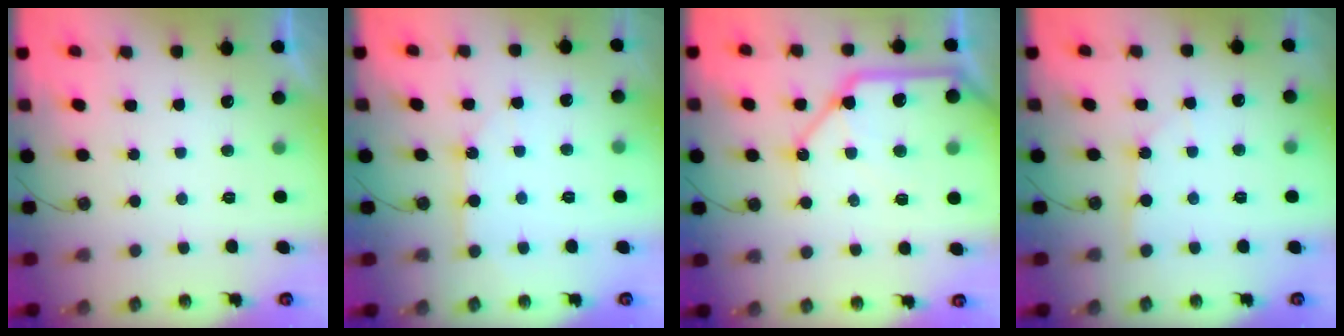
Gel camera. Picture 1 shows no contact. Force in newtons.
{"total": 7.1, "press": 7.1, "slide": 0.3}
{"total": 19.9, "press": 19.7, "slide": 2.5}
{"total": 2.3, "press": 2.3, "slide": 0.3}